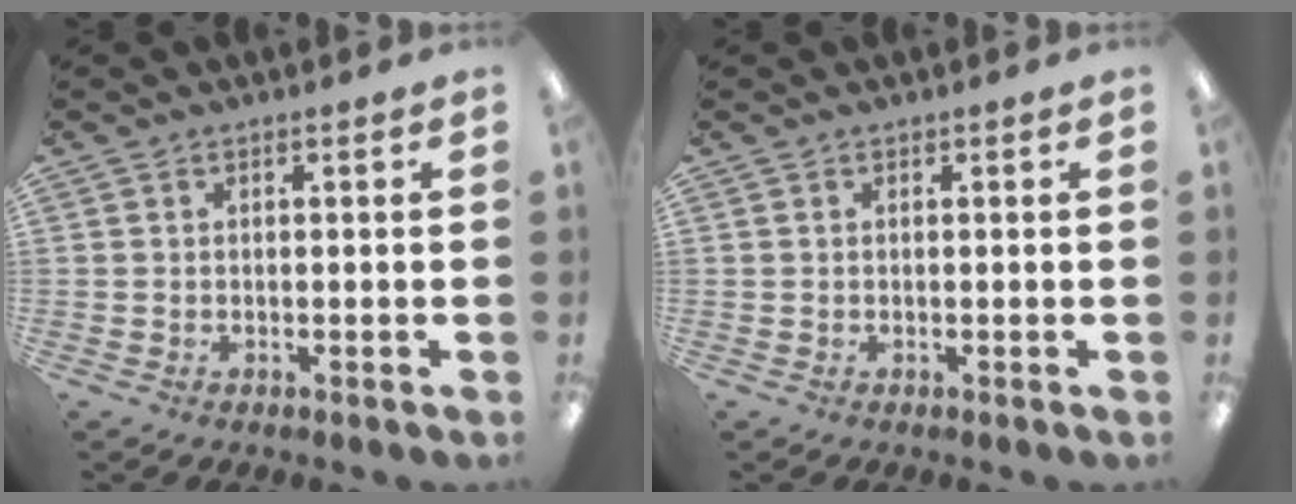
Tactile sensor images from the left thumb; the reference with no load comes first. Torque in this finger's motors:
{"motor_torque": [0.00, 0.00, -0.01, -0.01, 0.00]}